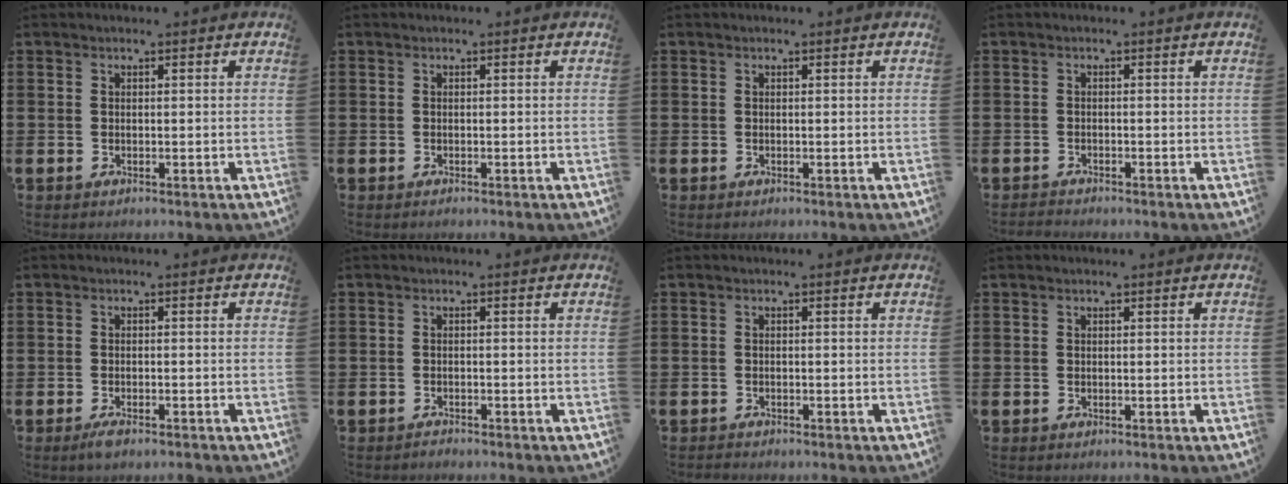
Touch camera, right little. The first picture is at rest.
{"total": 0.0}
{"total": 0.0}
{"total": 0.8, "force": [-0.8, 0.1, 0.0], "torque": [-0.003, -0.002, -0.016]}
{"total": 1.6, "force": [-0.9, 0.5, 1.3], "torque": [-0.015, -0.002, -0.020]}
{"total": 0.7, "force": [-0.7, 0.1, 0.0], "torque": [-0.003, -0.002, -0.014]}
{"total": 0.5, "force": [-0.5, 0.1, 0.0], "torque": [-0.002, -0.002, -0.011]}
{"total": 0.0}